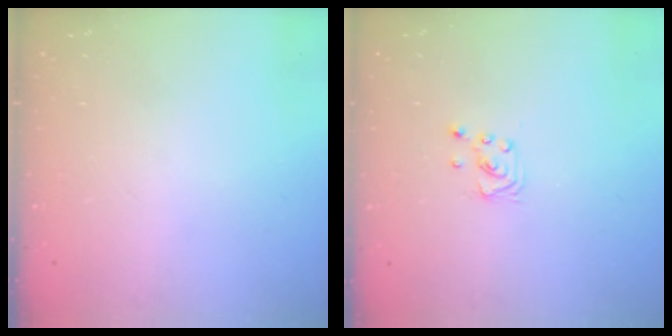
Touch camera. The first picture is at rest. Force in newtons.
{"total": 2.1, "press": 2.1, "slide": 0.2}